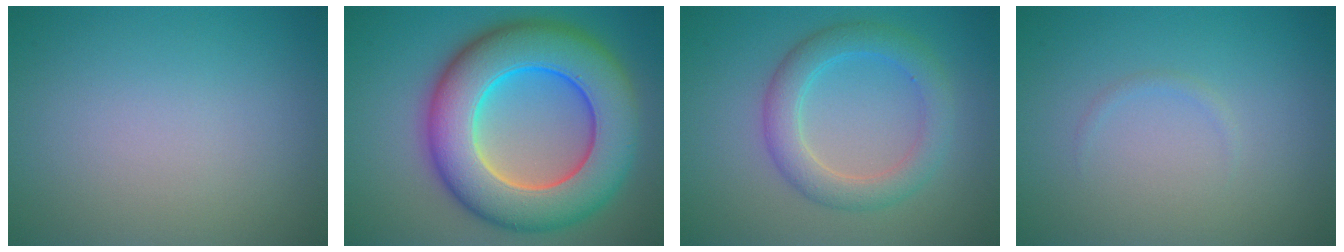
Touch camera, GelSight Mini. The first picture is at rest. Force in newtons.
{"total": 12.9, "press": 12.9, "slide": 0.4}
{"total": 4.1, "press": 4.1, "slide": 0.0}
{"total": 0.5, "press": 0.5, "slide": 0.0}